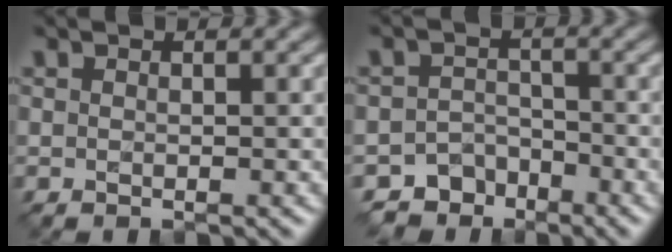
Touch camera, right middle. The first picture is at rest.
{"total": 4.3, "force": [-3.6, 2.3, -0.3], "torque": [0.024, -0.001, -0.054]}